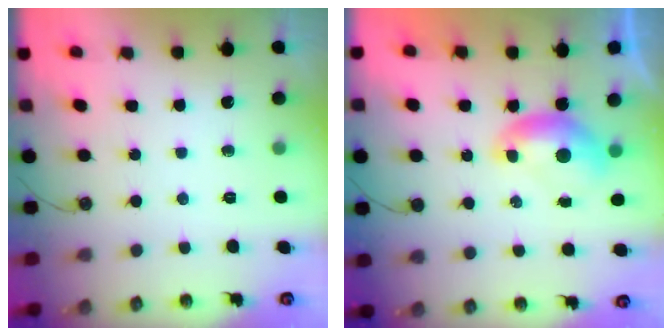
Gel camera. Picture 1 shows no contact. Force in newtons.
{"total": 0.0}